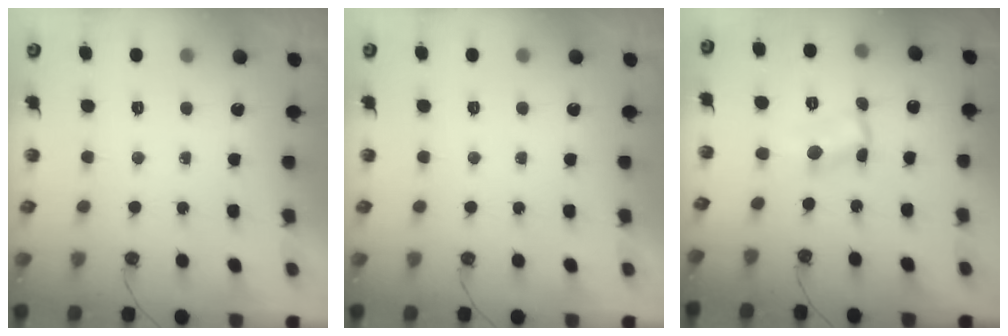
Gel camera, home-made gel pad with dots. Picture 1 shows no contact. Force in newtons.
{"total": 0.0}
{"total": 2.9, "press": 1.3, "slide": 2.6}